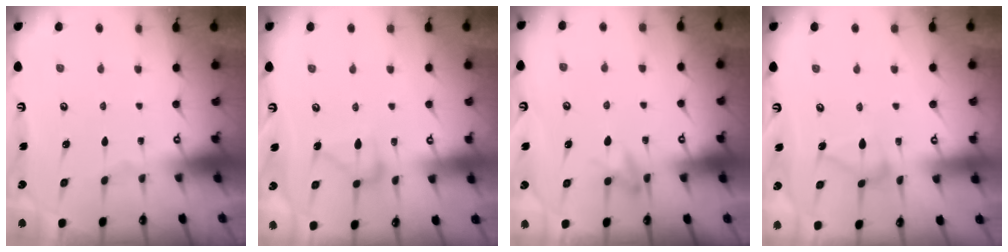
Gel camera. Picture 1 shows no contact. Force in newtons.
{"total": 12.6, "press": 12.6, "slide": 0.4}
{"total": 6.0, "press": 5.7, "slide": 1.7}
{"total": 10.4, "press": 10.4, "slide": 0.4}